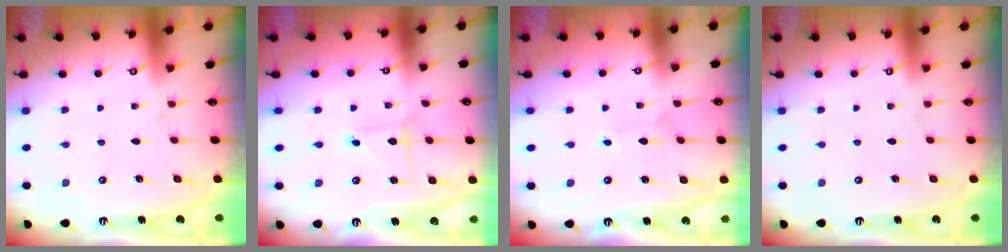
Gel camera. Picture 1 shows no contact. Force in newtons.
{"total": 1.6, "press": 1.6, "slide": 0.1}
{"total": 1.5, "press": 1.4, "slide": 0.1}
{"total": 0.0}